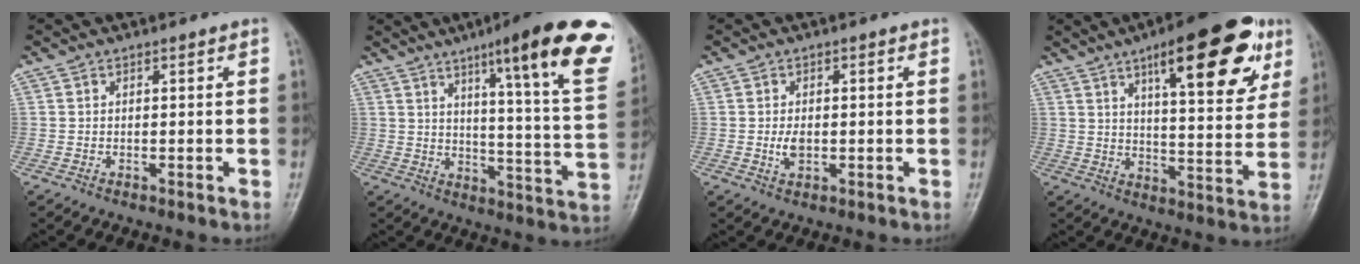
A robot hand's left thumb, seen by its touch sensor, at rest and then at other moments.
{"total": 24.4, "force": [13.7, 3.5, 19.9], "torque": [-0.251, -0.049, 0.181]}
{"total": 3.9, "force": [-0.4, 2.4, 3.0], "torque": [-0.052, -0.005, -0.003]}
{"total": 20.9, "force": [10.6, 6.7, 16.7], "torque": [-0.199, -0.029, 0.151]}